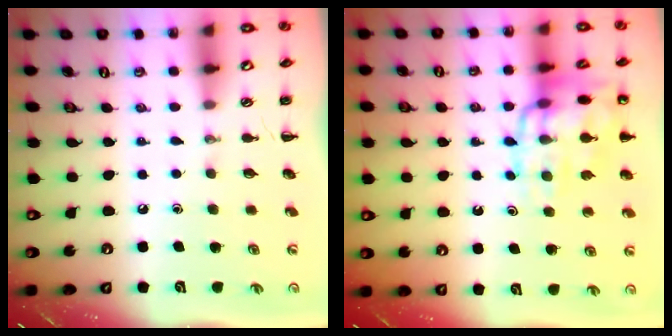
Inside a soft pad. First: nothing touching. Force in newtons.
{"total": 15.6, "press": 15.5, "slide": 1.5}